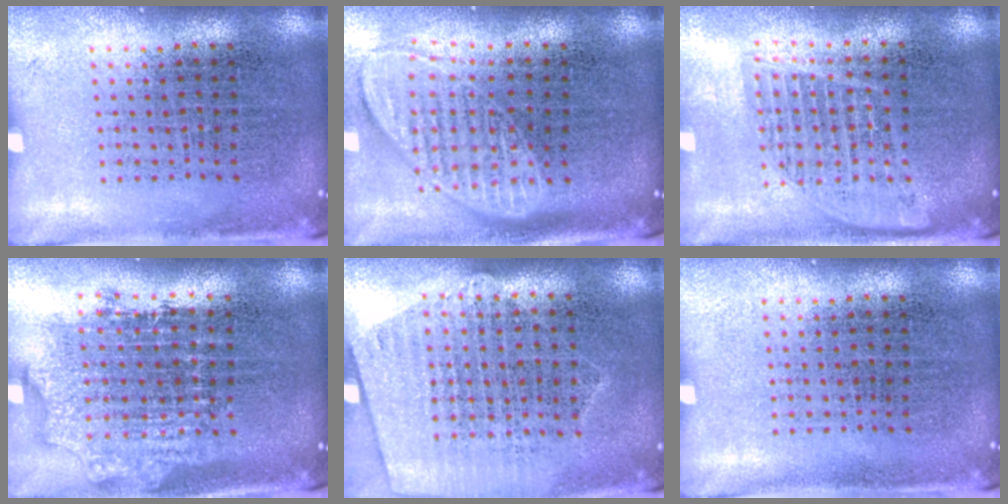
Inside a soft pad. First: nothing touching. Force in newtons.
{"total": 1.8, "press": 1.4, "slide": 1.1}
{"total": 1.6, "press": 1.4, "slide": 0.7}
{"total": 1.8, "press": 1.4, "slide": 1.1}
{"total": 1.3, "press": 1.2, "slide": 0.5}
{"total": 0.0}